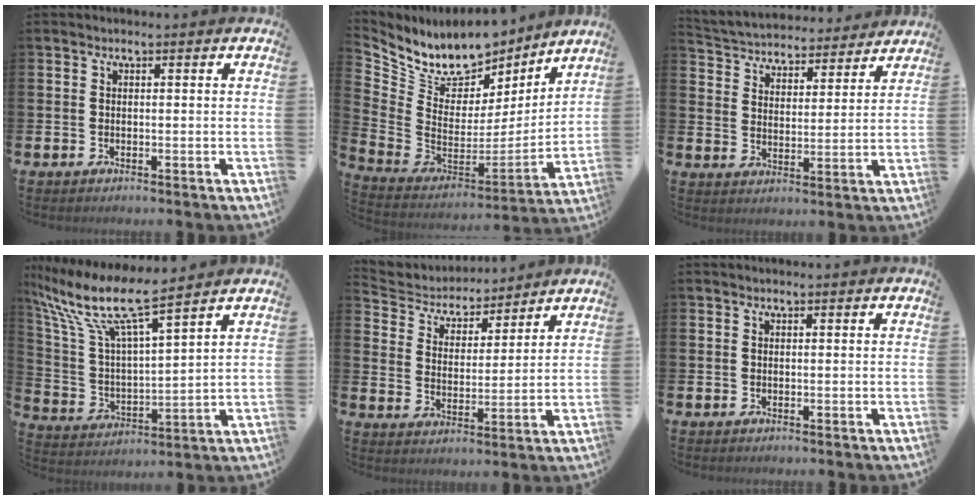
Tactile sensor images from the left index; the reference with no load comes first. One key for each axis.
{"total": 9.3, "fx": 8.1, "fy": 4.4, "fz": 1.4, "tx": -0.088, "ty": -0.056, "tz": 0.148}
{"total": 4.7, "fx": 4.4, "fy": 1.5, "fz": -0.1, "tx": -0.026, "ty": -0.037, "tz": 0.074}
{"total": 9.5, "fx": 8.2, "fy": 1.1, "fz": 4.7, "tx": -0.130, "ty": -0.051, "tz": 0.134}
{"total": 5.0, "fx": 4.7, "fy": 1.6, "fz": 0.2, "tx": -0.039, "ty": -0.038, "tz": 0.078}
{"total": 0.0}